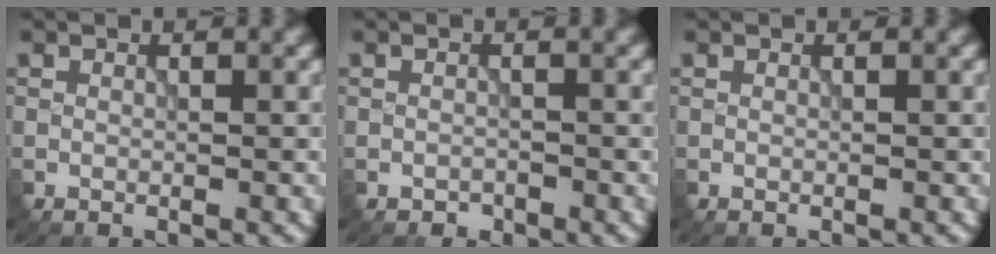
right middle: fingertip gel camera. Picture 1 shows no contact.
{"total": 0.7, "force": [-0.5, 0.5, 0.1], "torque": [0.000, -0.004, -0.009]}
{"total": 0.0}